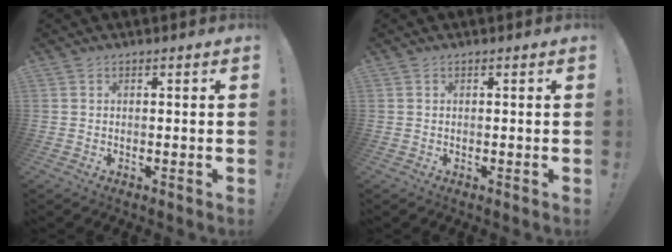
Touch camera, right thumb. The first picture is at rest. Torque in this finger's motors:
{"motor_torque": [0.03, 0.01, 0.08, 0.01, -0.02]}